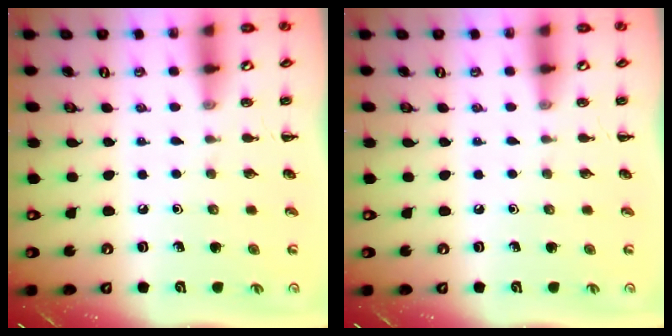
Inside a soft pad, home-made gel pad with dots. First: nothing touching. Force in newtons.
{"total": 0.0}